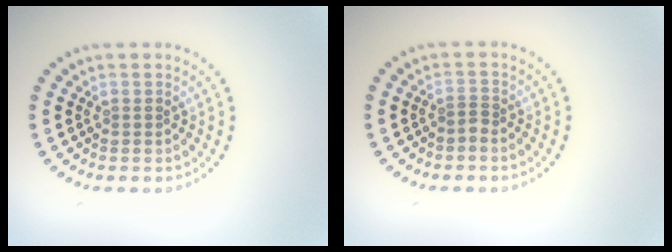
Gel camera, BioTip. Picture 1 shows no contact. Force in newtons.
{"total": 0.6, "press": 0.3, "slide": 0.6}